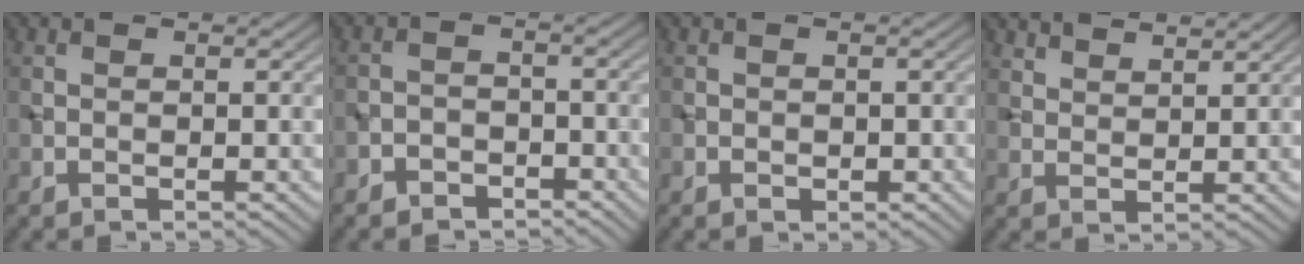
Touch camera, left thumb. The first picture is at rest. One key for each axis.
{"total": 3.0, "fx": -2.5, "fy": 1.6, "fz": 0.8, "tx": -0.011, "ty": 0.005, "tz": -0.048}
{"total": 0.7, "fx": -0.2, "fy": 0.6, "fz": 0.3, "tx": -0.004, "ty": -0.003, "tz": -0.004}
{"total": 4.0, "fx": 3.6, "fy": 1.0, "fz": 1.5, "tx": -0.026, "ty": -0.011, "tz": 0.076}